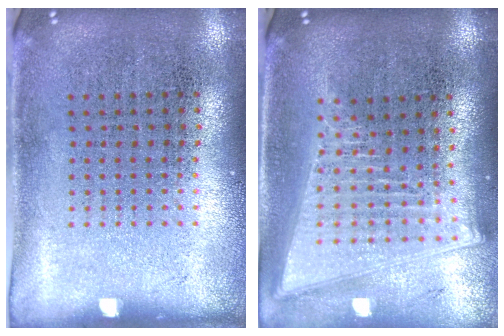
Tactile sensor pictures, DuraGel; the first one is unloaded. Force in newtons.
{"total": 2.1, "press": 1.8, "slide": 1.1}